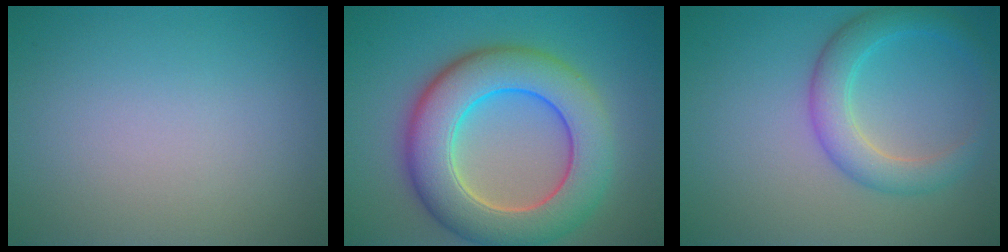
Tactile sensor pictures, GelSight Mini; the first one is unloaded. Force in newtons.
{"total": 10.1, "press": 10.1, "slide": 0.4}
{"total": 3.9, "press": 3.9, "slide": 0.2}